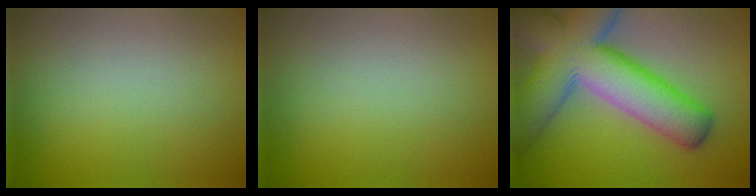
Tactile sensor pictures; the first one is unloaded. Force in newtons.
{"total": 0.0}
{"total": 13.4, "press": 13.4, "slide": 0.8}